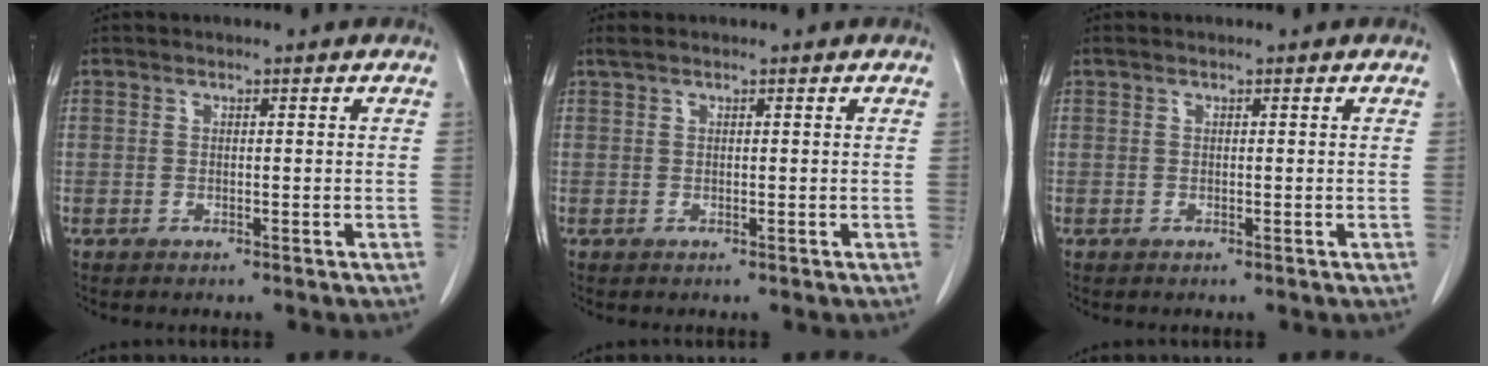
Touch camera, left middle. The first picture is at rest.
{"total": 0.9, "force": [0.7, 0.2, 0.5], "torque": [-0.017, 0.013, 0.016]}
{"total": 0.0}